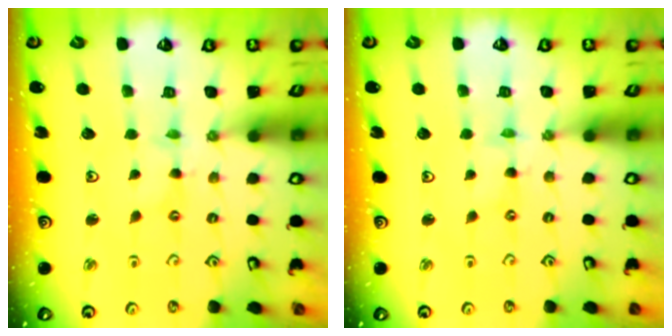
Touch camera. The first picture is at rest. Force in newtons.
{"total": 1.1, "press": 1.1, "slide": 0.2}